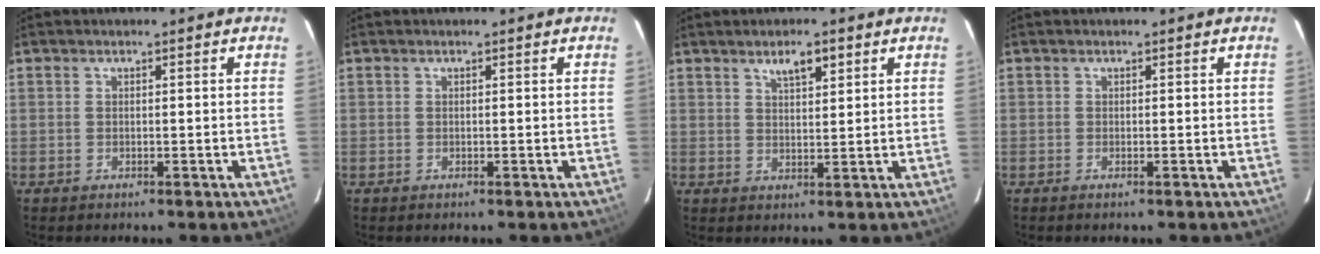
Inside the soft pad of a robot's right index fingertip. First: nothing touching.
{"total": 0.0}
{"total": 4.2, "force": [2.6, 1.4, 3.0], "torque": [-0.049, 0.007, 0.046]}
{"total": 0.0}